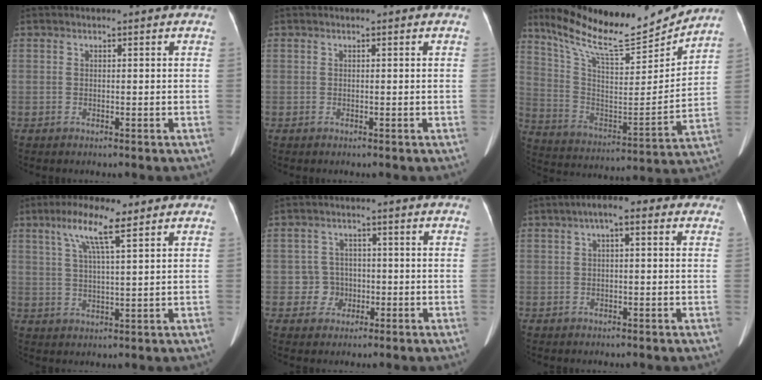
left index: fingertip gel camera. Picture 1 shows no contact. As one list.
[{"total": 0.0}, {"total": 19.7, "force": [17.7, 2.7, 8.3], "torque": [-0.157, -0.016, 0.292]}, {"total": 7.7, "force": [4.4, 0.8, 6.3], "torque": [-0.127, 0.011, 0.082]}, {"total": 3.8, "force": [-0.9, 3.7, -0.1], "torque": [0.011, 0.011, -0.012]}, {"total": 4.7, "force": [2.0, 1.6, 4.0], "torque": [-0.064, 0.026, 0.022]}]